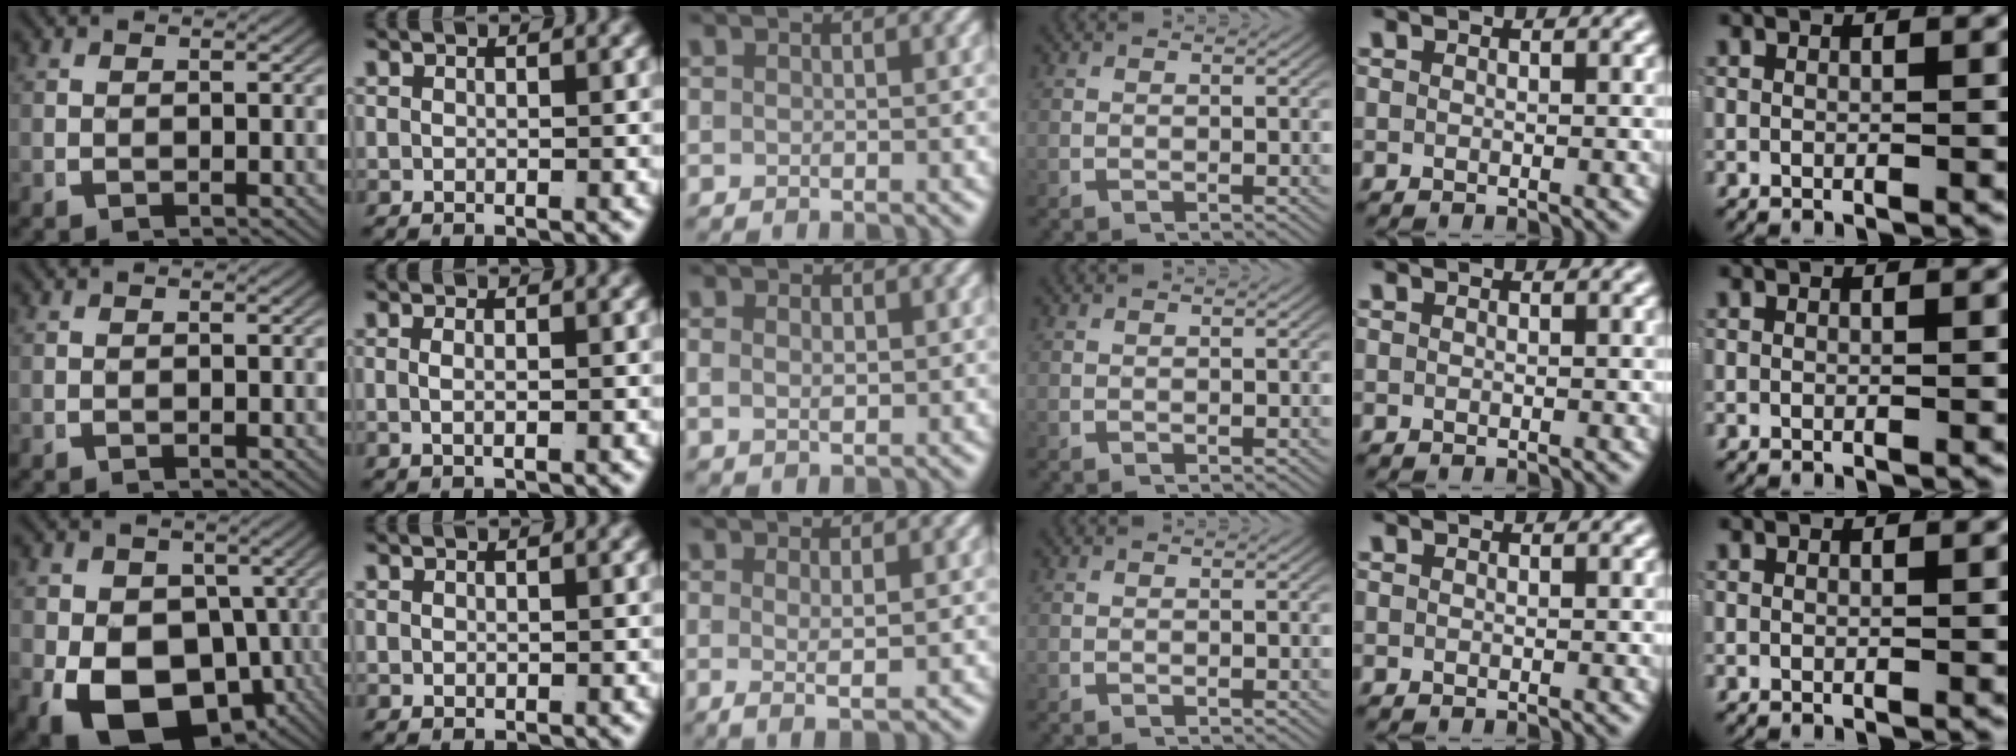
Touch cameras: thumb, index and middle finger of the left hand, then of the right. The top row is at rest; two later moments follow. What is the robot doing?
{"motion": "lift_and_place", "object": "shorts"}